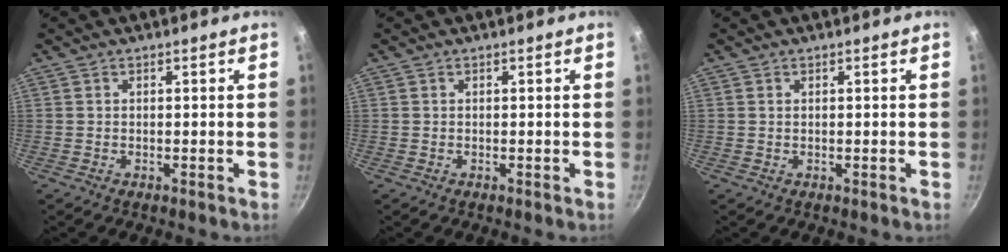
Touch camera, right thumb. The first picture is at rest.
{"total": 0.0}
{"total": 0.0}